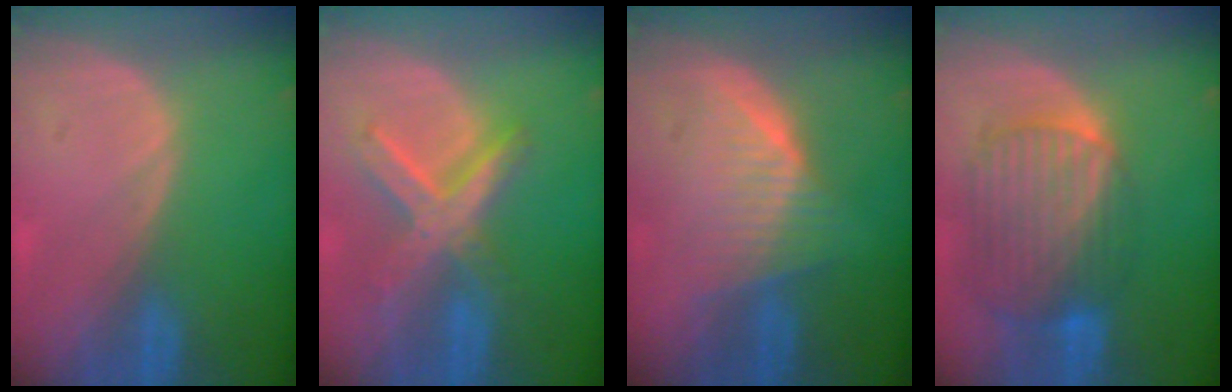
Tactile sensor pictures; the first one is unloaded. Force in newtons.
{"total": 7.9, "press": 6.8, "slide": 4.0}
{"total": 6.4, "press": 6.2, "slide": 1.6}
{"total": 10.4, "press": 8.8, "slide": 5.6}